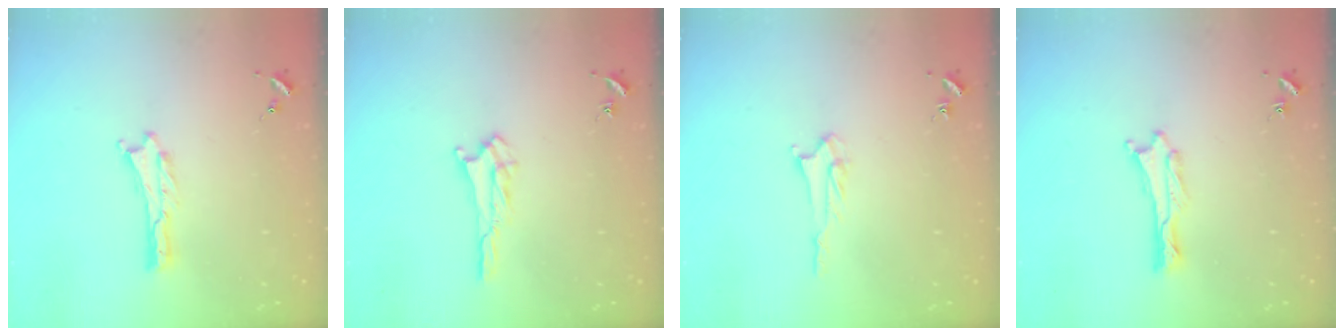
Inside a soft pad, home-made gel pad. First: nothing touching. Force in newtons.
{"total": 1.7, "press": 1.7, "slide": 0.2}
{"total": 2.6, "press": 2.6, "slide": 0.3}
{"total": 0.6, "press": 0.6, "slide": 0.1}